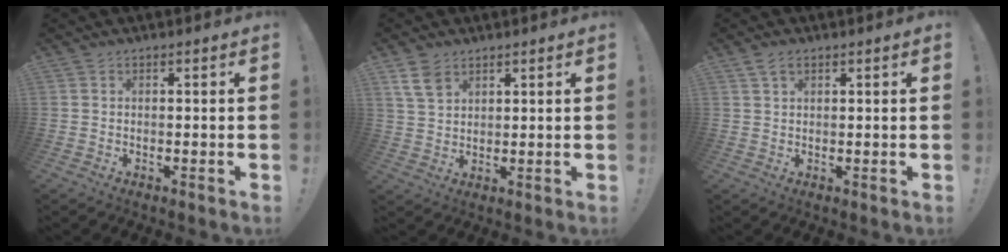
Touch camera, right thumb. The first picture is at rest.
{"total": 6.4, "force": [3.9, 3.8, 3.3], "torque": [-0.058, -0.012, 0.079]}
{"total": 2.8, "force": [1.7, 1.2, 1.9], "torque": [-0.034, -0.004, 0.031]}